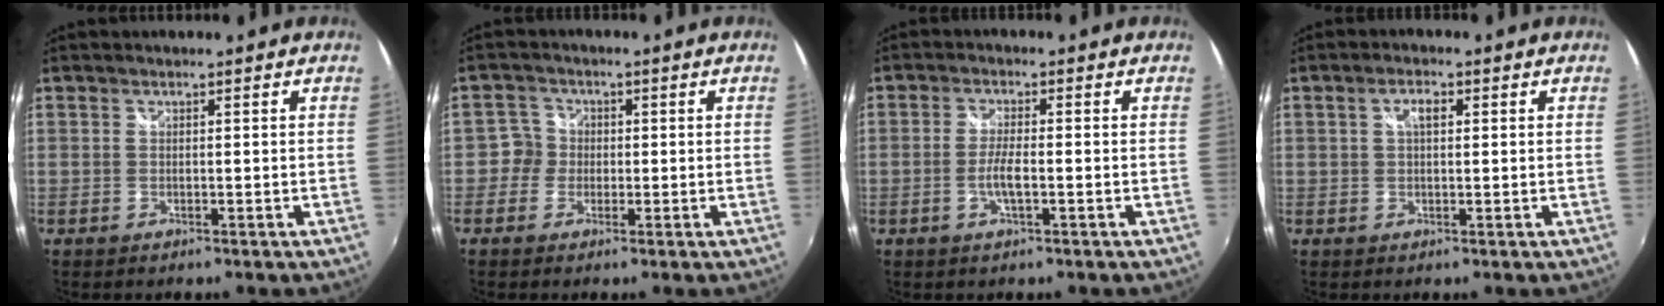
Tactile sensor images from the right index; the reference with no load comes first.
{"total": 3.1, "force": [-0.7, 3.0, 0.0], "torque": [0.007, 0.007, -0.020]}
{"total": 3.8, "force": [-1.2, 0.5, 3.5], "torque": [-0.073, -0.002, -0.023]}
{"total": 2.6, "force": [0.7, 1.2, 2.2], "torque": [-0.040, 0.008, 0.010]}